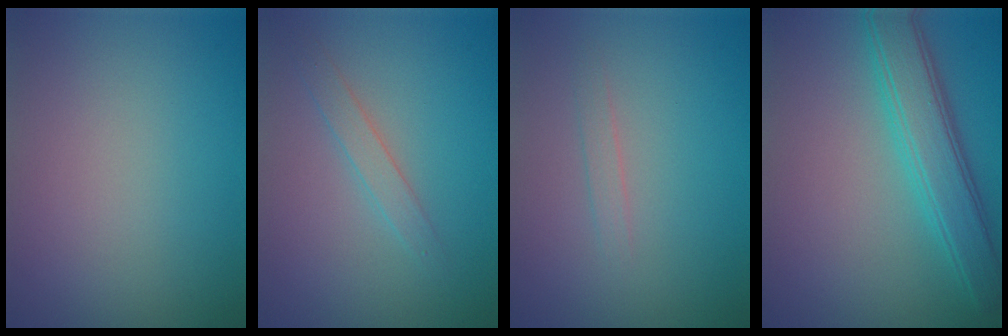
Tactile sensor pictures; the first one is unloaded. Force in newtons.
{"total": 1.6, "press": 1.6, "slide": 0.1}
{"total": 0.9, "press": 0.9, "slide": 0.1}
{"total": 5.0, "press": 5.0, "slide": 0.1}